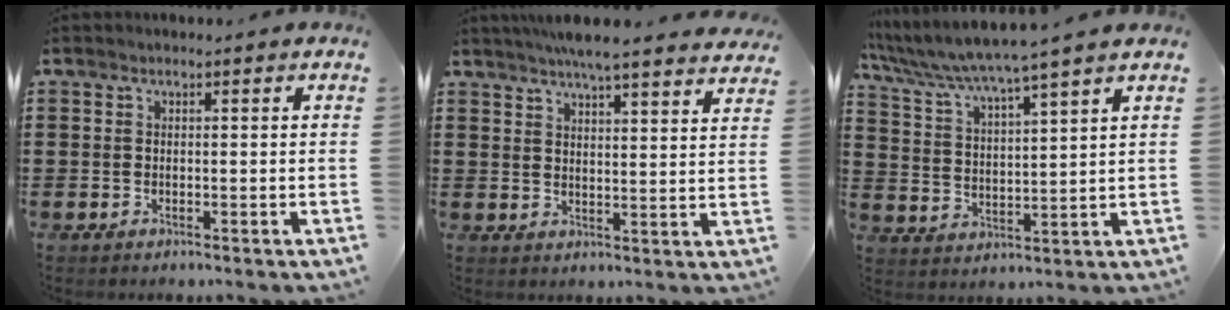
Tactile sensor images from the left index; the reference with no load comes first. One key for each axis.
{"total": 5.5, "fx": 5.2, "fy": -0.1, "fz": 1.9, "tx": -0.052, "ty": -0.016, "tz": 0.094}
{"total": 5.0, "fx": 4.5, "fy": -0.8, "fz": 2.1, "tx": -0.063, "ty": -0.034, "tz": 0.070}